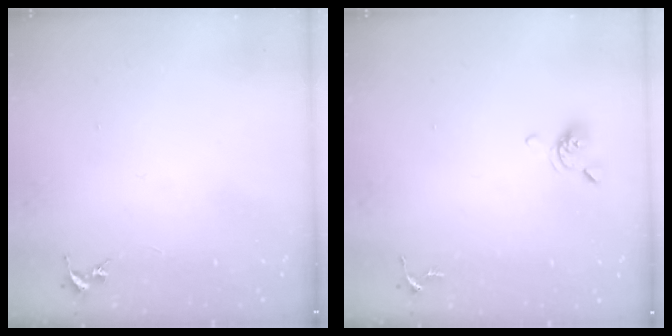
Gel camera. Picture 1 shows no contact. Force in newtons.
{"total": 6.2, "press": 6.0, "slide": 1.5}